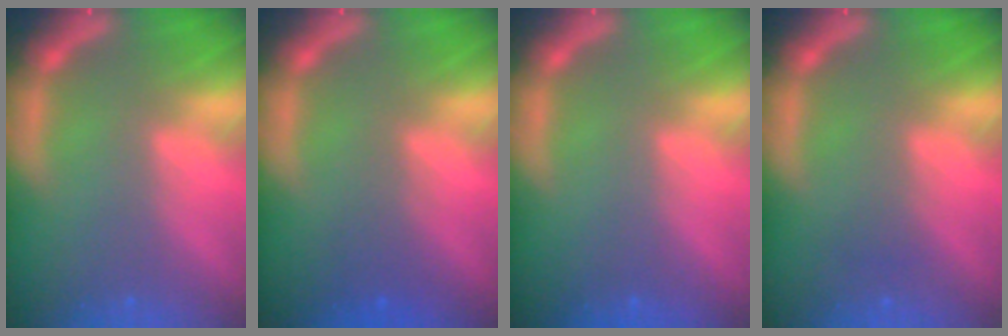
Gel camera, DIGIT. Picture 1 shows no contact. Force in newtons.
{"total": 2.0}
{"total": 0.0}
{"total": 1.0}